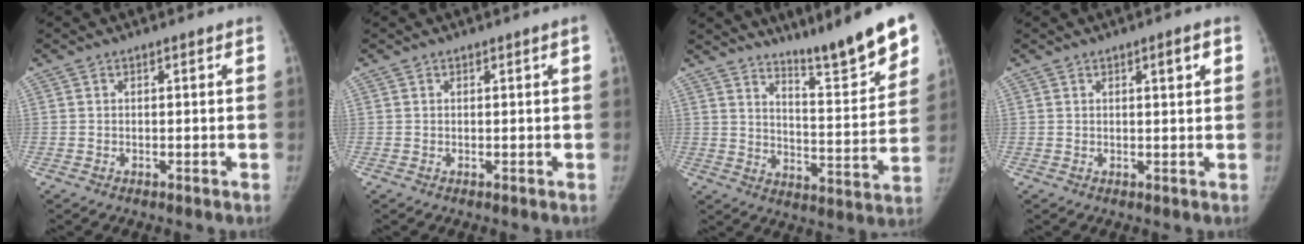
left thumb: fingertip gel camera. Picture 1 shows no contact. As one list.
[{"total": 0.5, "force": [0.1, -0.2, 0.5], "torque": [-0.012, -0.001, 0.002]}, {"total": 16.5, "force": [12.3, 2.3, 10.7], "torque": [-0.121, -0.083, 0.194]}, {"total": 2.7, "force": [1.1, 0.4, 2.4], "torque": [-0.031, -0.003, 0.016]}]